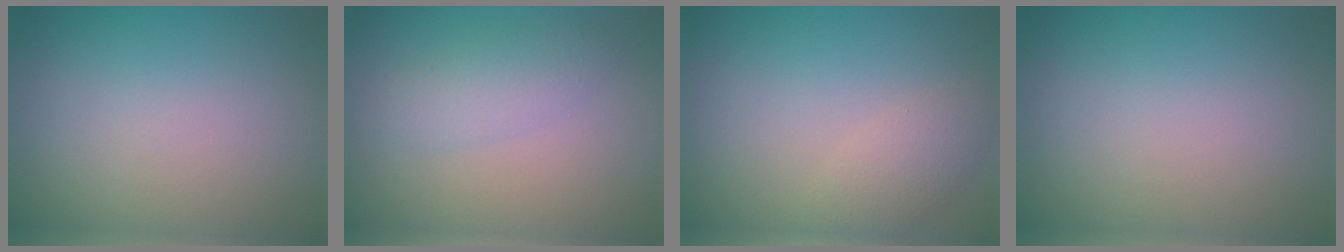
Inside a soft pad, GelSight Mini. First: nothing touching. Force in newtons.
{"total": 2.2, "press": 2.2, "slide": 0.1}
{"total": 2.4, "press": 2.4, "slide": 0.2}
{"total": 0.0}